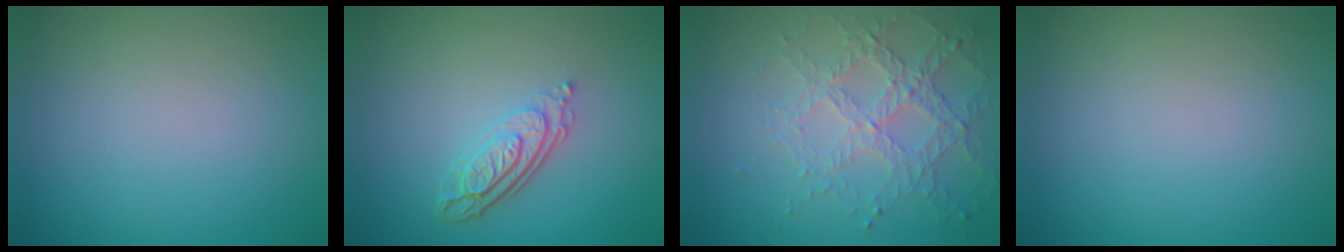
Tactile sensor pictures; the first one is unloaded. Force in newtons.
{"total": 3.8, "press": 2.8, "slide": 2.5}
{"total": 4.7, "press": 3.3, "slide": 3.3}
{"total": 0.0}